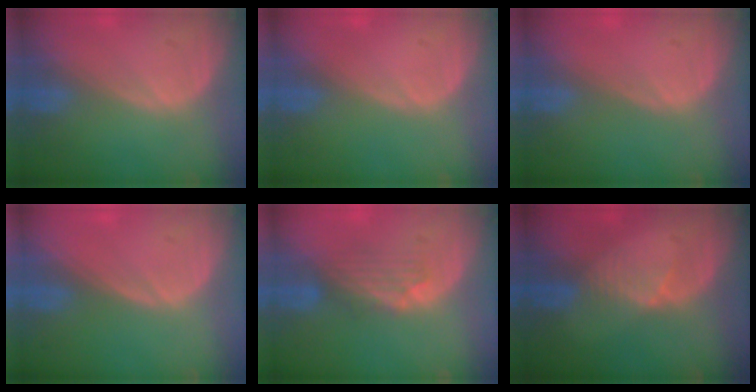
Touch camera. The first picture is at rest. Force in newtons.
{"total": 0.0}
{"total": 0.0}
{"total": 0.0}
{"total": 4.2, "press": 3.7, "slide": 2.0}
{"total": 2.7, "press": 2.7, "slide": 0.3}